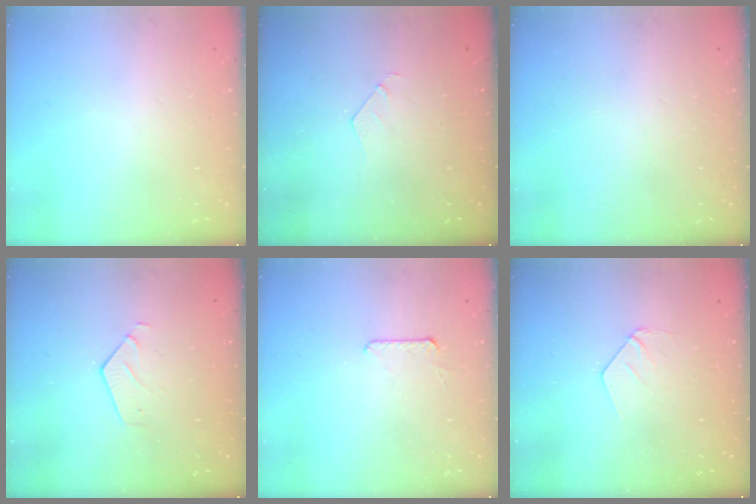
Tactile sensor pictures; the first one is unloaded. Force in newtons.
{"total": 2.8, "press": 2.8, "slide": 0.1}
{"total": 0.0}
{"total": 2.6, "press": 2.6, "slide": 0.2}
{"total": 5.9, "press": 5.8, "slide": 0.6}
{"total": 4.0, "press": 4.0, "slide": 0.3}